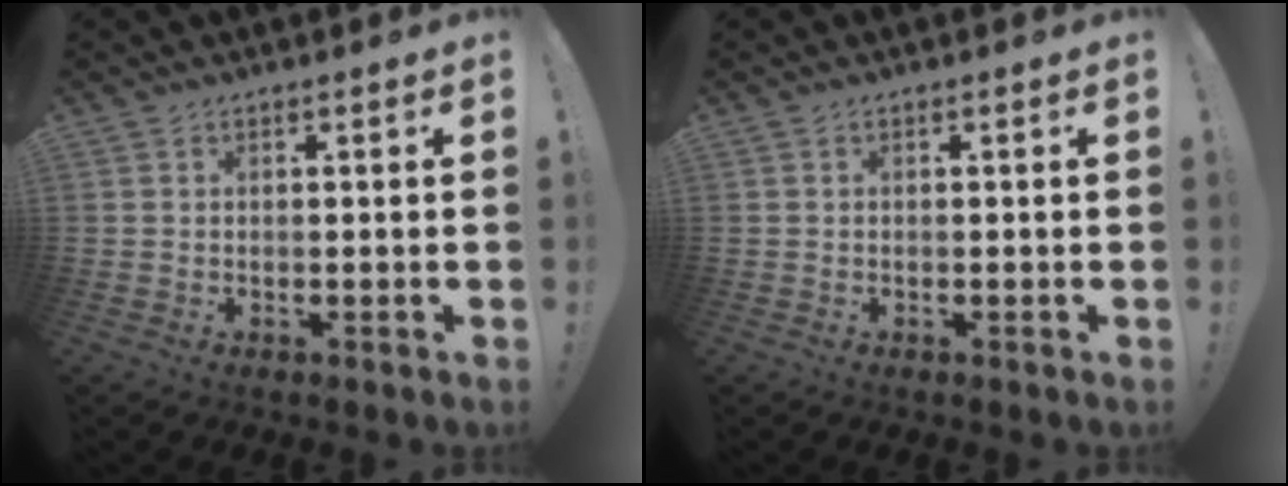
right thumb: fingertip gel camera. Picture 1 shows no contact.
{"total": 0.0}